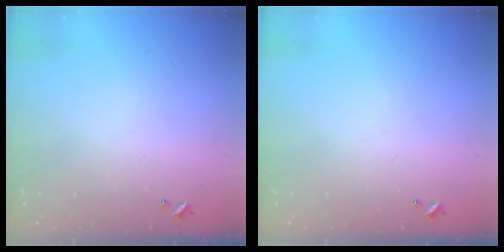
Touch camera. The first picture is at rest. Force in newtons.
{"total": 0.0}